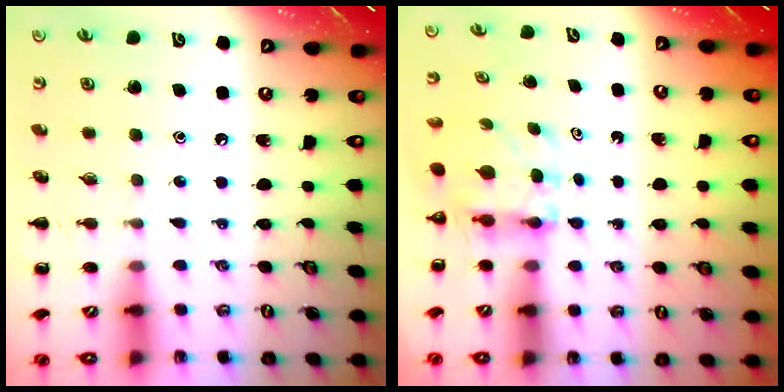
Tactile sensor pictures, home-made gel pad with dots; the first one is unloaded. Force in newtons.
{"total": 6.0, "press": 5.9, "slide": 0.8}